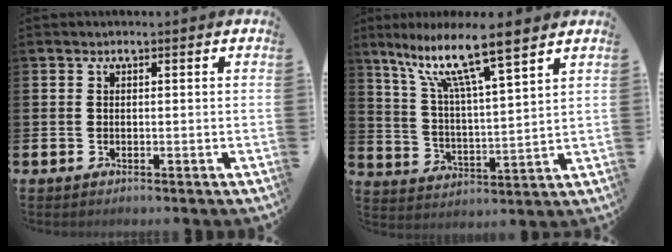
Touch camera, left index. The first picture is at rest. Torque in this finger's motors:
{"motor_torque": [0.27, -0.20, 1.05, 0.21]}